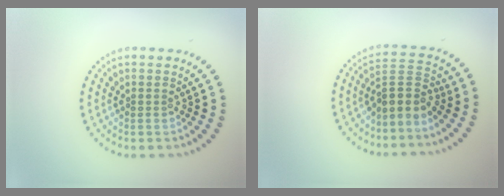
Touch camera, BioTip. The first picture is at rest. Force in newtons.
{"total": 3.0, "press": 2.3, "slide": 1.9}